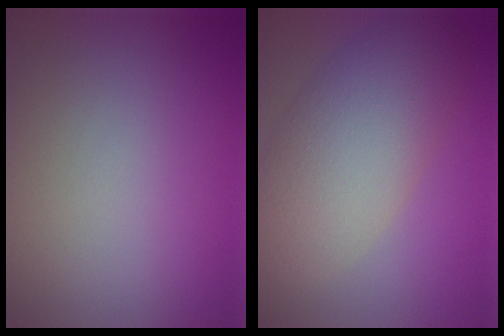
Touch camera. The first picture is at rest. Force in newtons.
{"total": 7.9, "press": 7.9, "slide": 0.2}